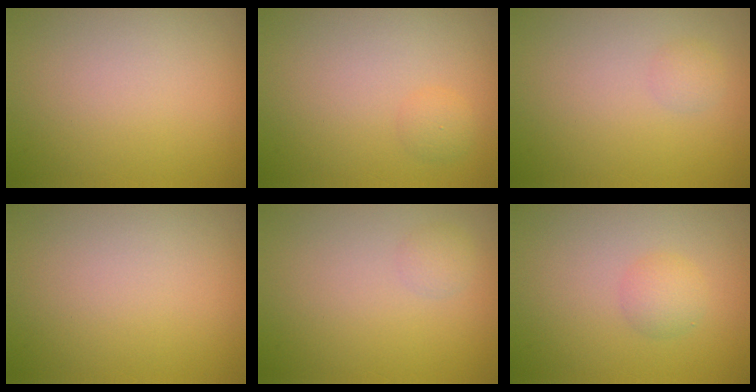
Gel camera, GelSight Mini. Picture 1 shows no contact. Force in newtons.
{"total": 0.8, "press": 0.8, "slide": 0.0}
{"total": 1.0, "press": 1.0, "slide": 0.0}
{"total": 0.0}
{"total": 1.0, "press": 1.0, "slide": 0.0}
{"total": 1.7, "press": 1.7, "slide": 0.0}